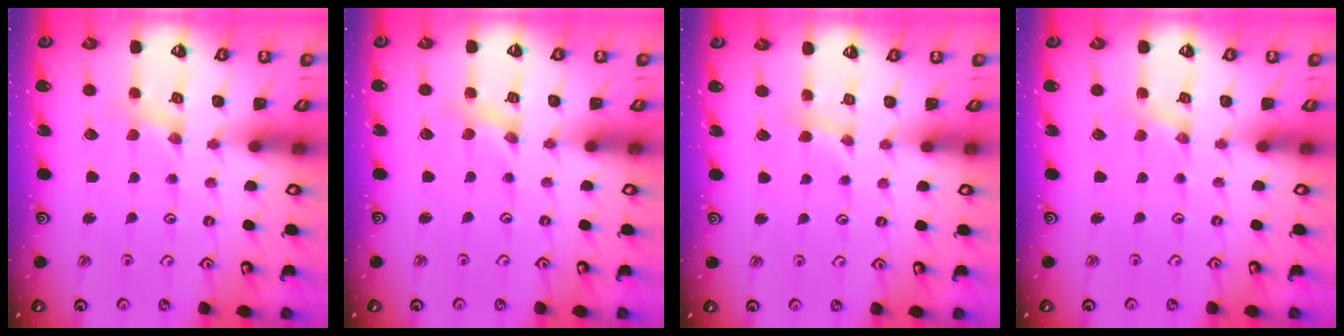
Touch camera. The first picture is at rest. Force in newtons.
{"total": 0.7, "press": 0.6, "slide": 0.1}
{"total": 2.6, "press": 2.6, "slide": 0.3}
{"total": 0.0}